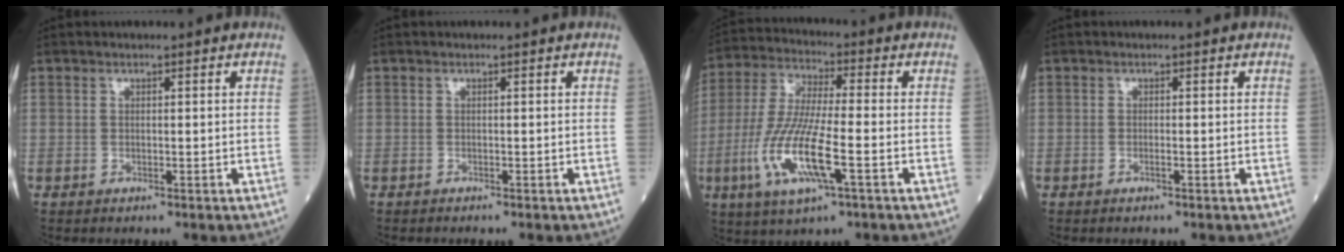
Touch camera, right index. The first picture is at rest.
{"total": 0.8, "force": [-0.7, -0.1, 0.4], "torque": [-0.003, 0.001, -0.007]}
{"total": 13.1, "force": [-4.2, 1.8, 12.3], "torque": [-0.265, -0.017, -0.079]}
{"total": 0.5, "force": [-0.3, -0.1, 0.5], "torque": [-0.013, 0.000, -0.003]}